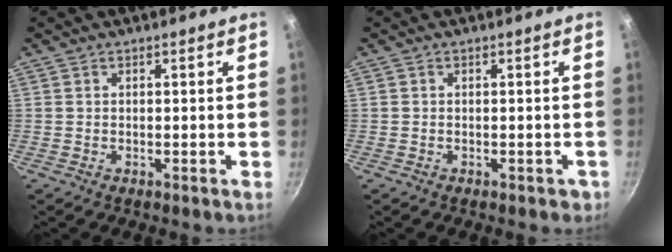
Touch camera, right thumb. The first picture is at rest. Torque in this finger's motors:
{"motor_torque": [-0.21, -0.05, -0.30, -0.06, -0.01]}